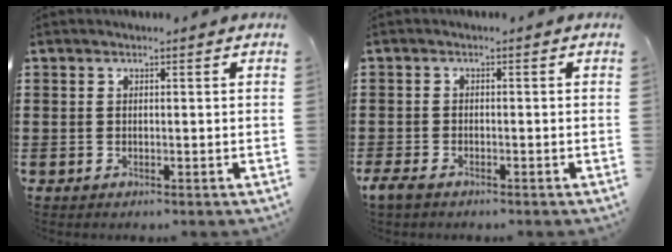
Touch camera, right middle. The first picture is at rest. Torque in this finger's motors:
{"motor_torque": [1.70, -0.11, 0.25, 0.08]}